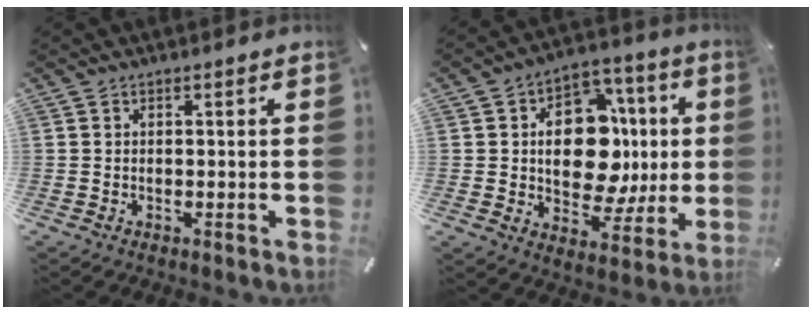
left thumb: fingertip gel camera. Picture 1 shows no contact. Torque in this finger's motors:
{"motor_torque": [1.70, 1.64, 1.54, -0.18, 0.23]}